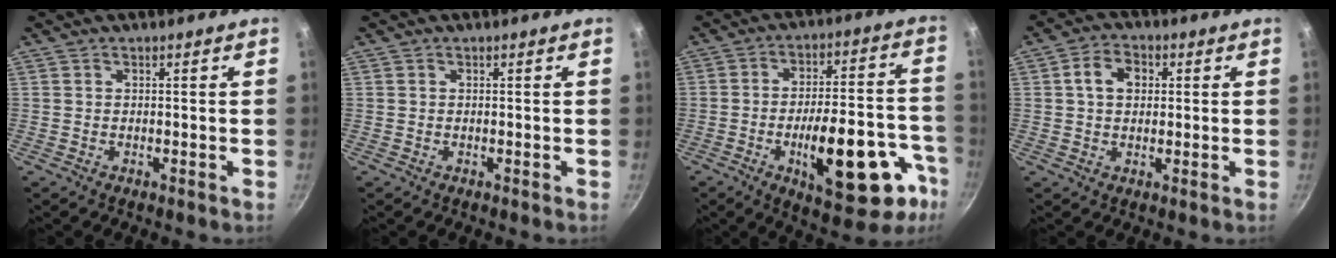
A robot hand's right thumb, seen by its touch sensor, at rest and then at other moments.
{"total": 0.0}
{"total": 22.6, "force": [-9.3, 9.4, 18.3], "torque": [-0.212, 0.042, -0.120]}
{"total": 6.2, "force": [1.2, 4.7, 3.9], "torque": [-0.047, 0.009, 0.014]}